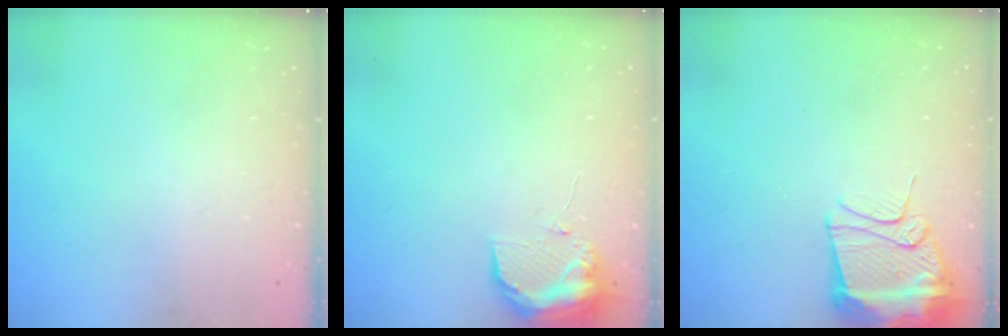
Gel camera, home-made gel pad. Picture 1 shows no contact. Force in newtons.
{"total": 9.5, "press": 9.4, "slide": 1.0}
{"total": 13.4, "press": 13.4, "slide": 1.3}